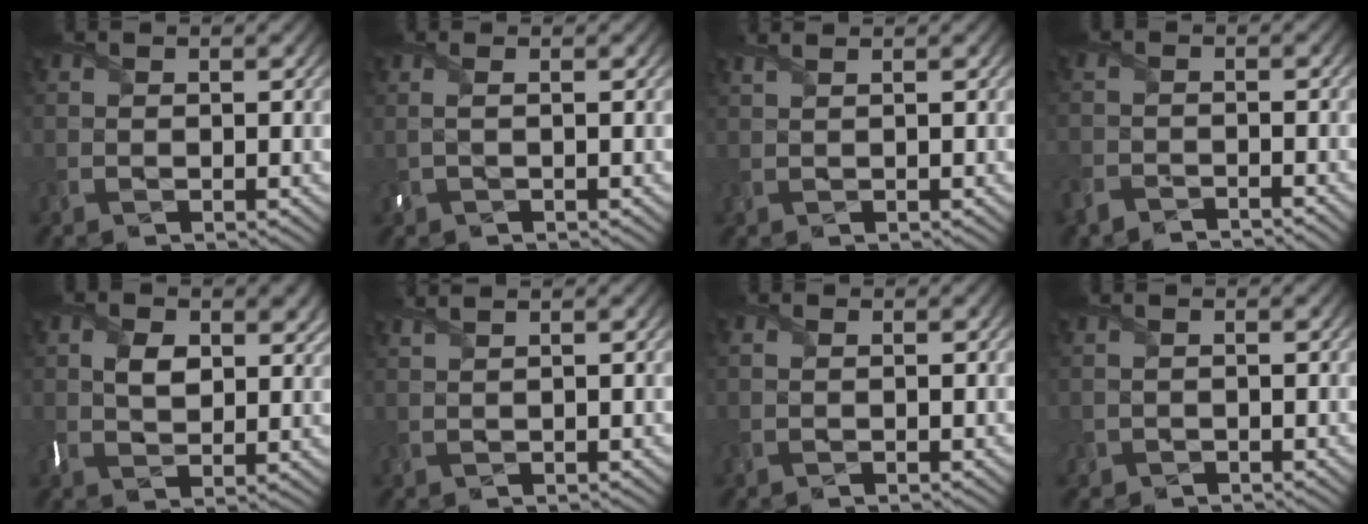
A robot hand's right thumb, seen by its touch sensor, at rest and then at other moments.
{"total": 1.4, "force": [0.1, 0.2, 1.3], "torque": [-0.030, 0.005, -0.003]}
{"total": 1.7, "force": [1.1, 0.4, 1.2], "torque": [-0.026, 0.000, 0.008]}
{"total": 3.7, "force": [-3.4, 0.6, 1.3], "torque": [-0.032, -0.014, -0.071]}
{"total": 5.2, "force": [1.8, 3.2, 3.7], "torque": [-0.069, -0.003, 0.031]}
{"total": 2.2, "force": [1.5, 0.5, 1.5], "torque": [-0.027, 0.002, 0.008]}
{"total": 0.7, "force": [0.1, 0.2, 0.7], "torque": [-0.016, 0.002, 0.003]}
{"total": 0.8, "force": [-0.4, 0.6, 0.4], "torque": [-0.016, -0.002, -0.007]}